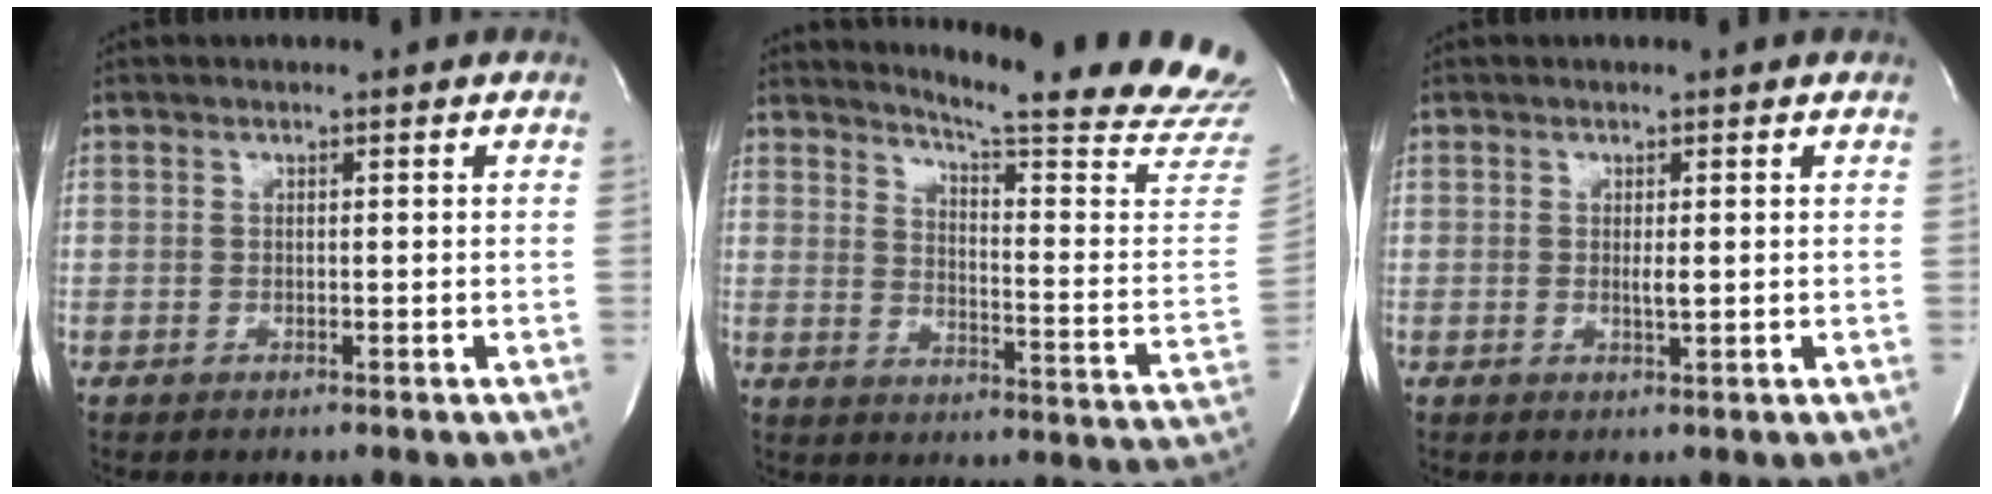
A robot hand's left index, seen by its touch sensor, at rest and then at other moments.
{"total": 22.8, "force": [21.2, -1.1, 8.3], "torque": [-0.124, -0.142, 0.252]}
{"total": 1.2, "force": [0.1, 0.1, 1.2], "torque": [-0.027, -0.003, 0.003]}